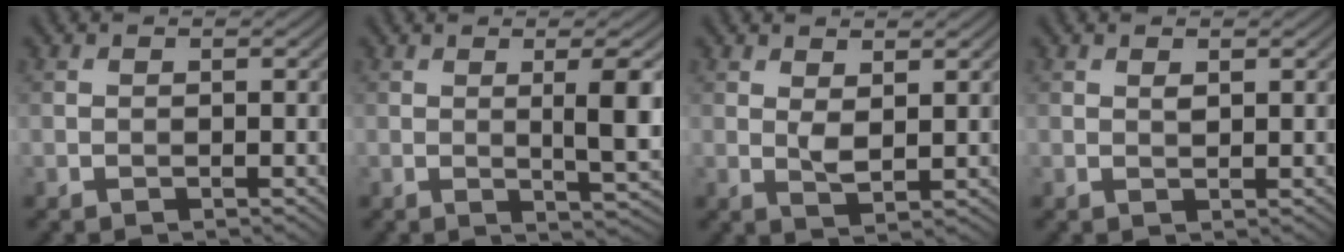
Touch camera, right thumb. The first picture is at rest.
{"total": 5.6, "force": [0.8, 0.8, 5.5], "torque": [-0.095, 0.001, 0.019]}
{"total": 2.3, "force": [1.1, 0.9, 1.7], "torque": [-0.040, -0.006, 0.026]}
{"total": 0.9, "force": [0.6, 0.3, 0.7], "torque": [-0.017, -0.003, 0.011]}